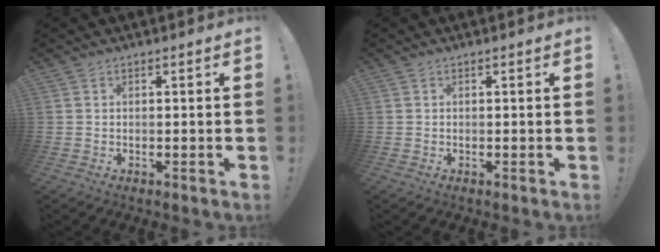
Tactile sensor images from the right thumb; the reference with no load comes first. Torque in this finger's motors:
{"motor_torque": [-0.18, 0.43, -0.07, 0.20, -0.01]}